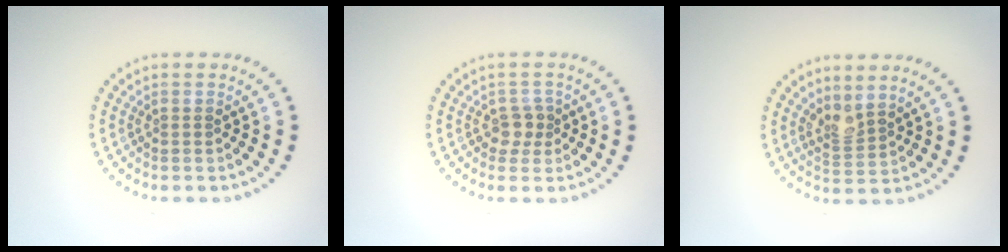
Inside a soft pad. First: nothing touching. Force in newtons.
{"total": 1.8, "press": 1.4, "slide": 1.0}
{"total": 2.1, "press": 1.6, "slide": 1.4}